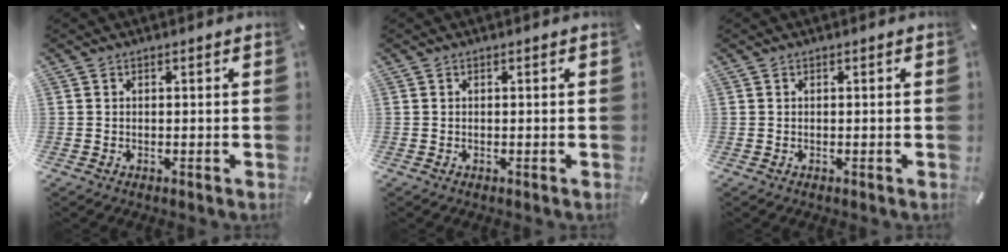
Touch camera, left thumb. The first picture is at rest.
{"total": 0.0}
{"total": 0.0}